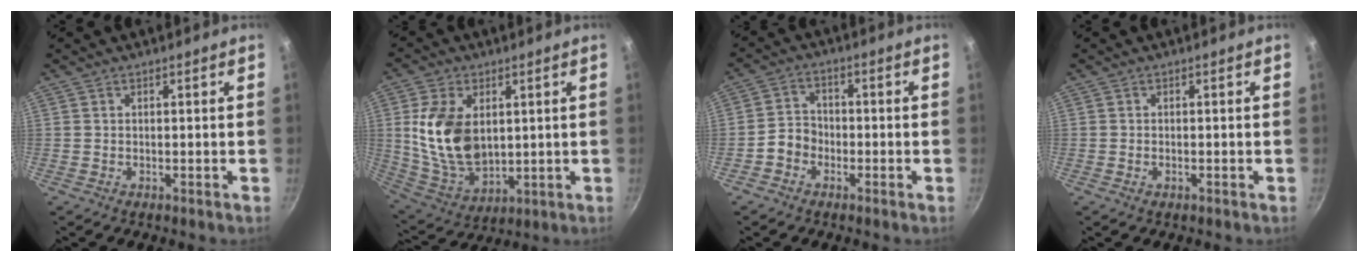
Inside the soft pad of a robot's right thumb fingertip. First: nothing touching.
{"total": 15.6, "force": [2.6, 10.0, 11.6], "torque": [-0.203, -0.027, 0.063]}
{"total": 4.5, "force": [-2.0, 3.6, 1.7], "torque": [-0.010, 0.028, -0.044]}
{"total": 0.7, "force": [-0.4, 0.4, 0.5], "torque": [-0.009, 0.001, -0.007]}